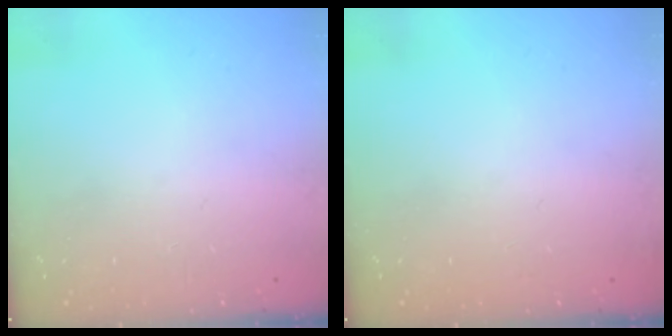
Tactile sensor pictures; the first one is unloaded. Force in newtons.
{"total": 2.8, "press": 2.2, "slide": 1.7}